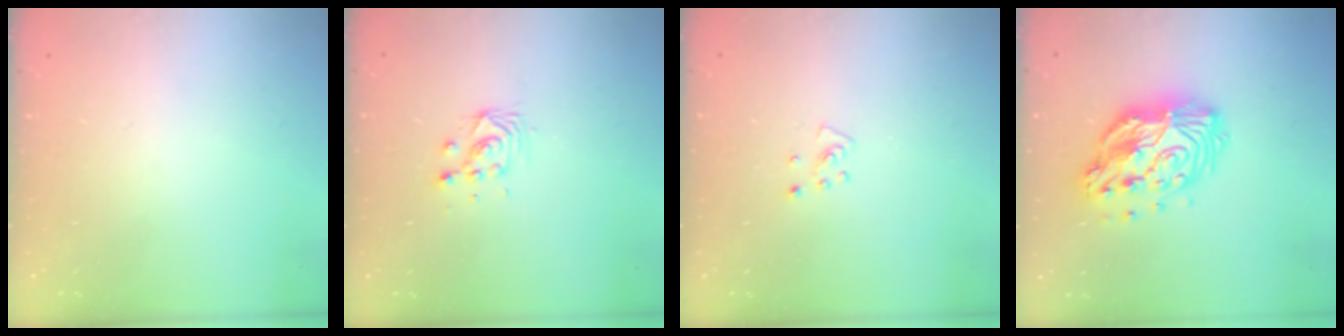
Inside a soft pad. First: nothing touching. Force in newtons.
{"total": 4.8, "press": 4.8, "slide": 0.3}
{"total": 4.4, "press": 4.4, "slide": 0.3}
{"total": 15.1, "press": 15.0, "slide": 1.2}